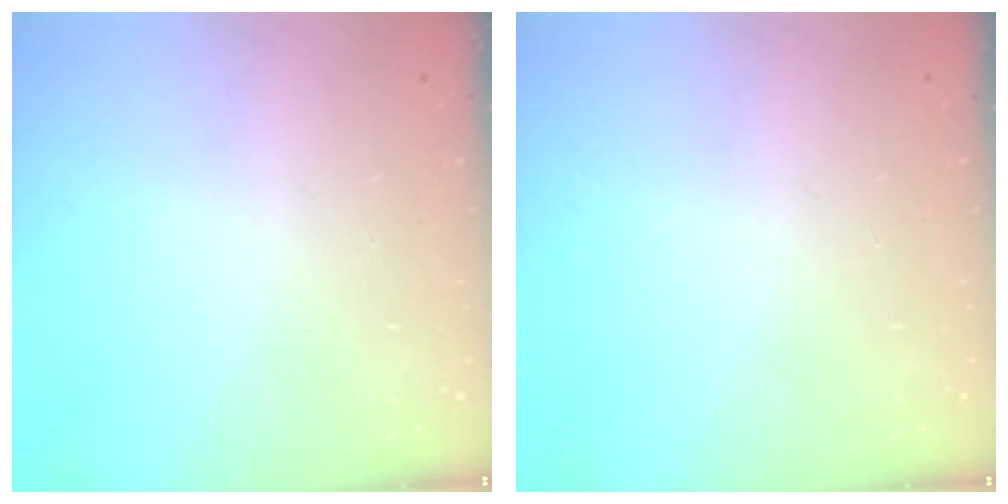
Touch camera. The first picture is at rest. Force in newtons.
{"total": 0.0}